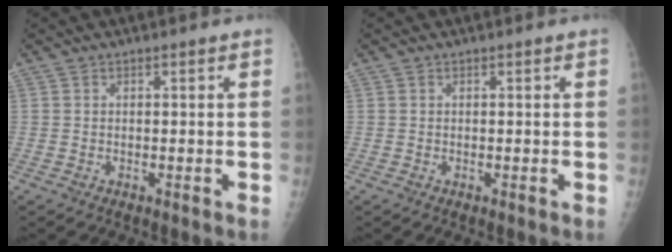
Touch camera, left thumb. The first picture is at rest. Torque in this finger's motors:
{"motor_torque": [-0.02, 0.01, -0.01, 0.00, 0.00]}